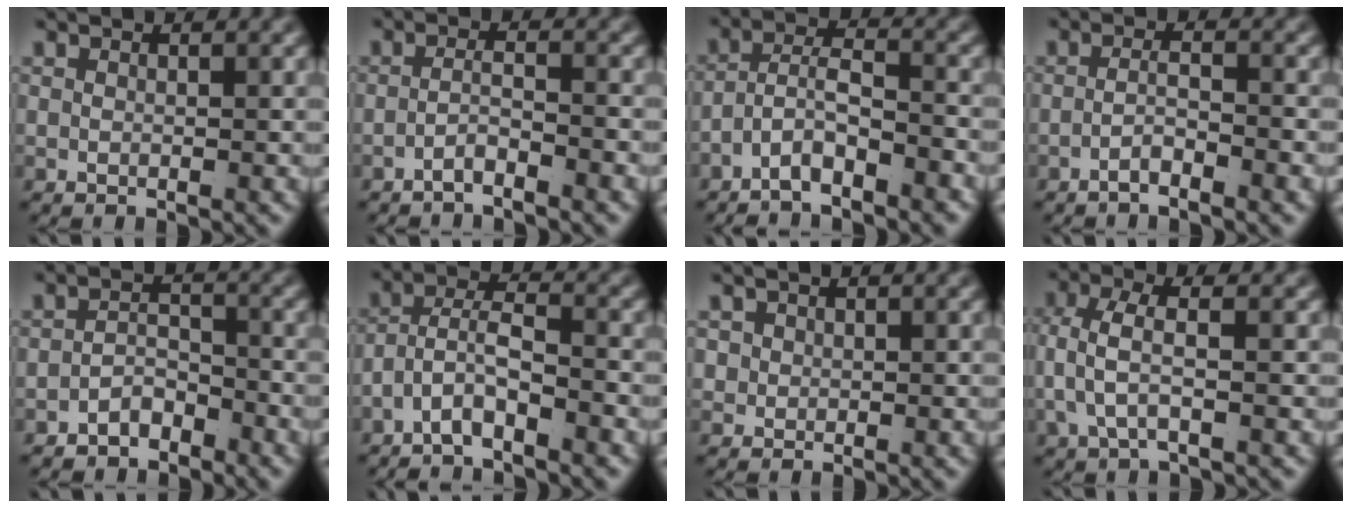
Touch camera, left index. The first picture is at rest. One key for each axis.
{"total": 2.5, "fx": -2.2, "fy": 0.1, "fz": 1.1, "tx": -0.023, "ty": -0.010, "tz": -0.038}
{"total": 5.2, "fx": -3.3, "fy": 2.9, "fz": 2.9, "tx": -0.065, "ty": -0.021, "tz": -0.052}
{"total": 2.5, "fx": -2.0, "fy": 0.1, "fz": 1.4, "tx": -0.025, "ty": -0.008, "tz": -0.036}
{"total": 3.2, "fx": -2.8, "fy": 1.4, "fz": 0.7, "tx": -0.002, "ty": -0.012, "tz": -0.047}
{"total": 4.4, "fx": -2.0, "fy": 2.6, "fz": 3.0, "tx": -0.071, "ty": -0.019, "tz": -0.029}
{"total": 2.2, "fx": 0.5, "fy": 2.0, "fz": 0.6, "tx": -0.025, "ty": -0.006, "tz": 0.011}
{"total": 4.1, "fx": 0.1, "fy": 2.1, "fz": 3.5, "tx": -0.084, "ty": -0.007, "tz": 0.004}